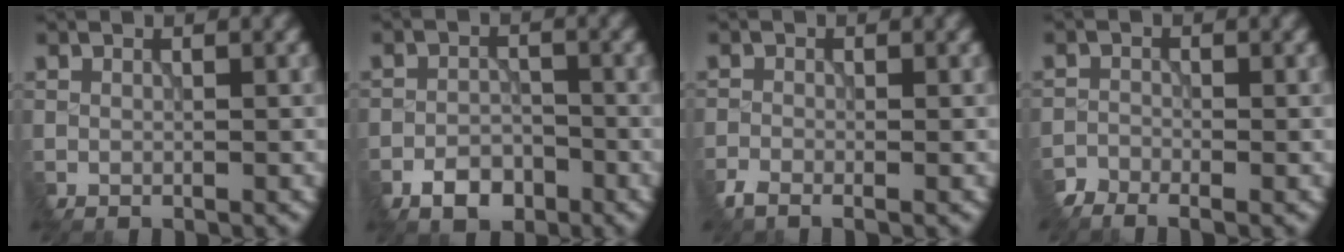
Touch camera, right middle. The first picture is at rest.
{"total": 3.2, "force": [-2.6, 1.5, 1.0], "torque": [-0.003, -0.001, -0.051]}
{"total": 1.4, "force": [-1.3, 0.1, 0.5], "torque": [-0.007, -0.003, -0.031]}
{"total": 2.3, "force": [-2.2, 0.5, 0.4], "torque": [0.001, -0.004, -0.047]}